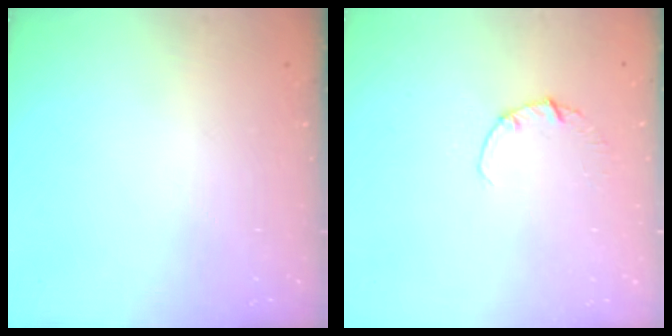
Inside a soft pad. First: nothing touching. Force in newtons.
{"total": 1.1, "press": 1.1, "slide": 0.1}